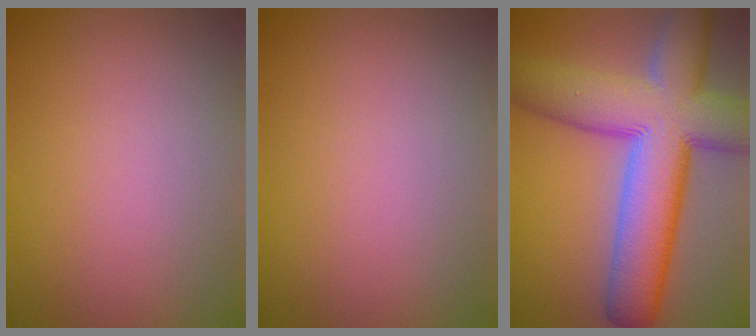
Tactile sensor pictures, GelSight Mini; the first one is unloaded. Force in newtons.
{"total": 0.0}
{"total": 13.5, "press": 13.5, "slide": 0.6}